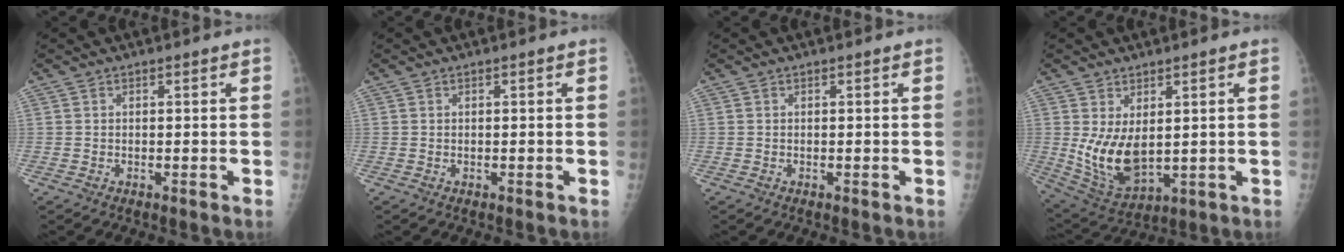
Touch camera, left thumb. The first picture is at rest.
{"total": 0.0}
{"total": 0.0}
{"total": 10.3, "force": [0.9, 5.7, 8.5], "torque": [-0.147, -0.020, 0.039]}